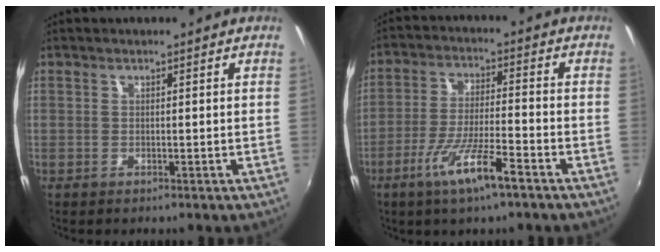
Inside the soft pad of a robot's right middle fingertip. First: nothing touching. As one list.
[{"total": 9.9, "force": [-5.7, 0.8, 8.0], "torque": [-0.159, -0.012, -0.104]}]